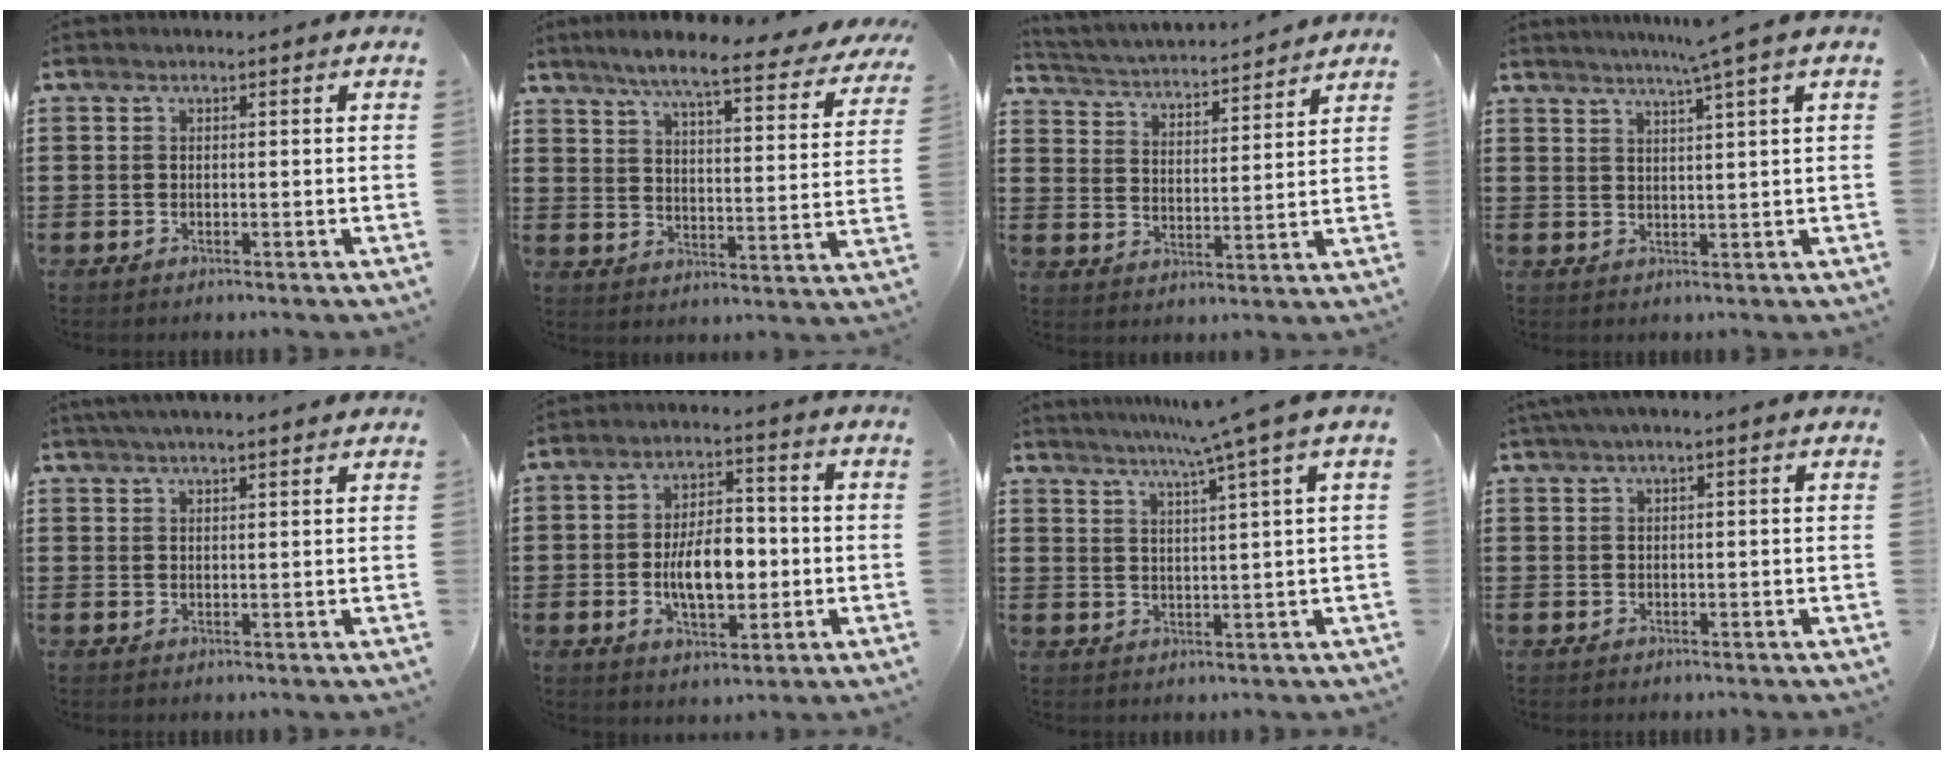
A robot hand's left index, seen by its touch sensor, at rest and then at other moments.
{"total": 8.2, "force": [6.8, -0.1, 4.5], "torque": [-0.104, -0.042, 0.111]}
{"total": 3.2, "force": [3.2, -0.1, 0.1], "torque": [-0.023, -0.030, 0.047]}
{"total": 4.5, "force": [3.3, -1.4, 2.7], "torque": [-0.056, -0.011, 0.056]}
{"total": 2.4, "force": [2.2, -0.1, 0.9], "torque": [-0.023, 0.001, 0.042]}
{"total": 8.7, "force": [-1.2, 4.4, 7.4], "torque": [-0.128, 0.003, -0.028]}
{"total": 6.1, "force": [4.2, -1.6, 4.1], "torque": [-0.088, -0.020, 0.066]}
{"total": 1.3, "force": [0.6, 0.0, 1.2], "torque": [-0.022, 0.000, 0.011]}